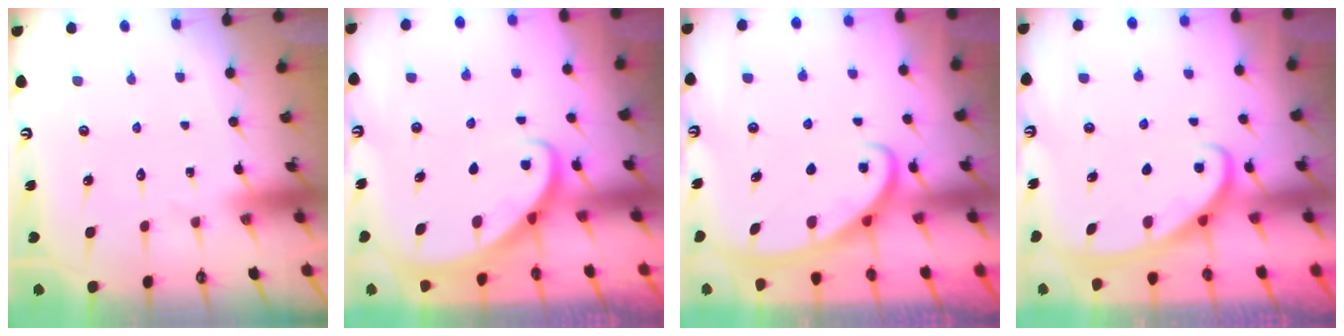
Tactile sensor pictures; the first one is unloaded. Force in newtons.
{"total": 2.6, "press": 2.6, "slide": 0.3}
{"total": 2.7, "press": 2.6, "slide": 0.4}
{"total": 3.0, "press": 3.0, "slide": 0.4}